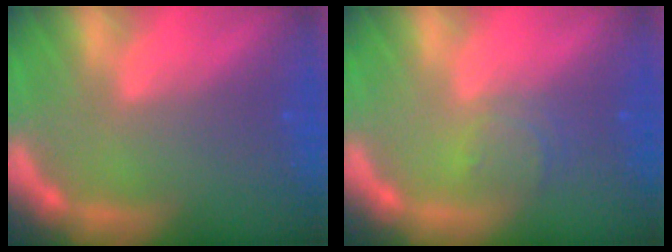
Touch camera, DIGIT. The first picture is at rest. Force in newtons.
{"total": 2.4}